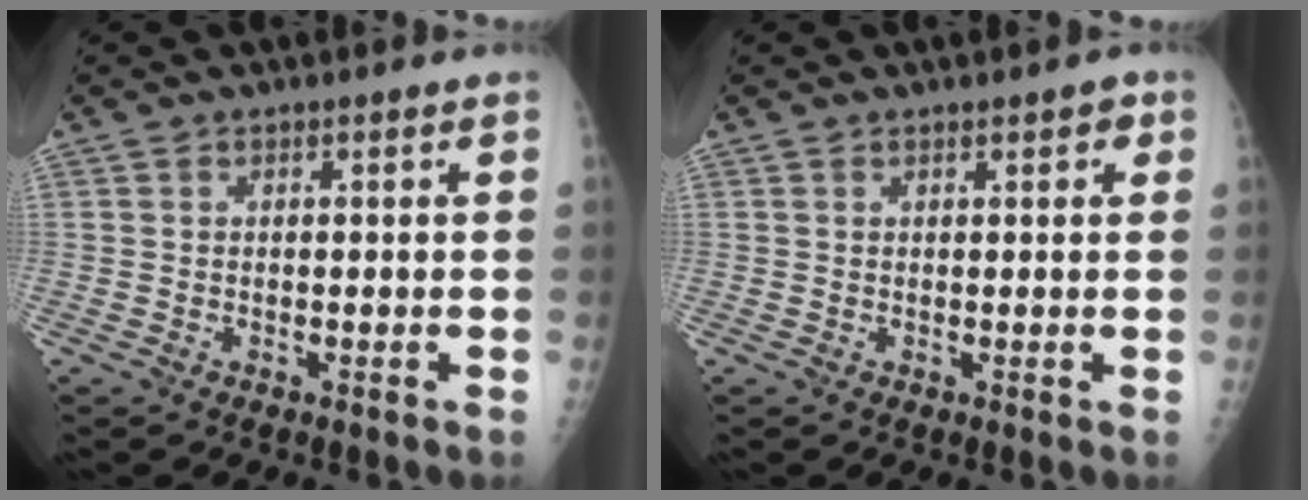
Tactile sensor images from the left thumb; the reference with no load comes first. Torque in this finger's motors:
{"motor_torque": [-0.09, 0.21, -0.28, -0.12, 0.01]}